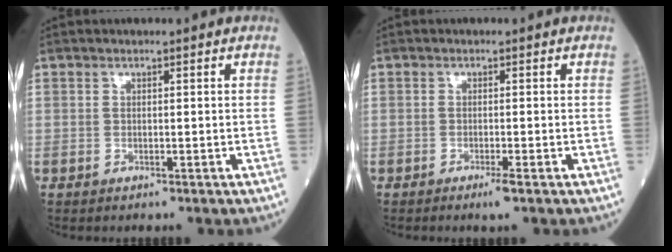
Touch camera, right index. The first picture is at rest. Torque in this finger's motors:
{"motor_torque": [0.14, -0.09, 0.11, 0.03]}